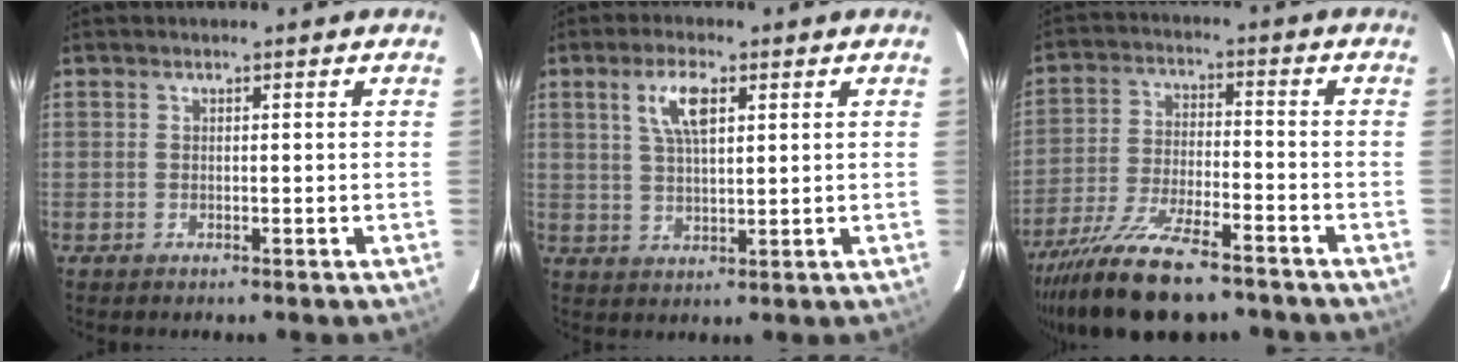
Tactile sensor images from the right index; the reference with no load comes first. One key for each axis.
{"total": 6.3, "fx": 2.7, "fy": 2.2, "fz": 5.2, "tx": -0.097, "ty": 0.008, "tz": 0.052}
{"total": 17.4, "fx": -13.5, "fy": 4.6, "fz": 9.9, "tx": -0.207, "ty": -0.039, "tz": -0.235}